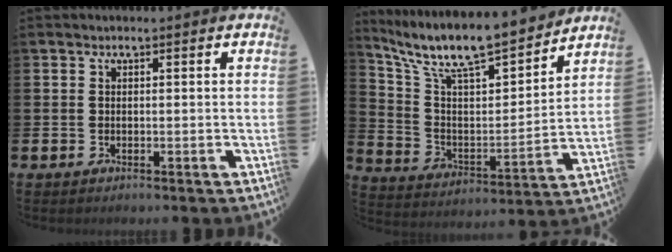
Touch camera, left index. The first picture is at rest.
{"total": 10.7, "force": [9.3, 2.2, 4.6], "torque": [-0.121, -0.072, 0.156]}